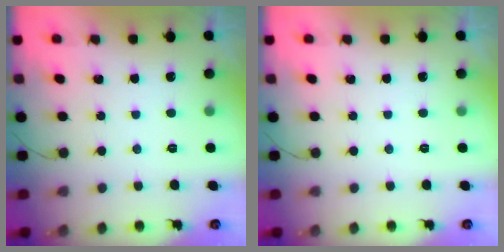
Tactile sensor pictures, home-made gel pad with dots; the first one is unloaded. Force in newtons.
{"total": 0.0}